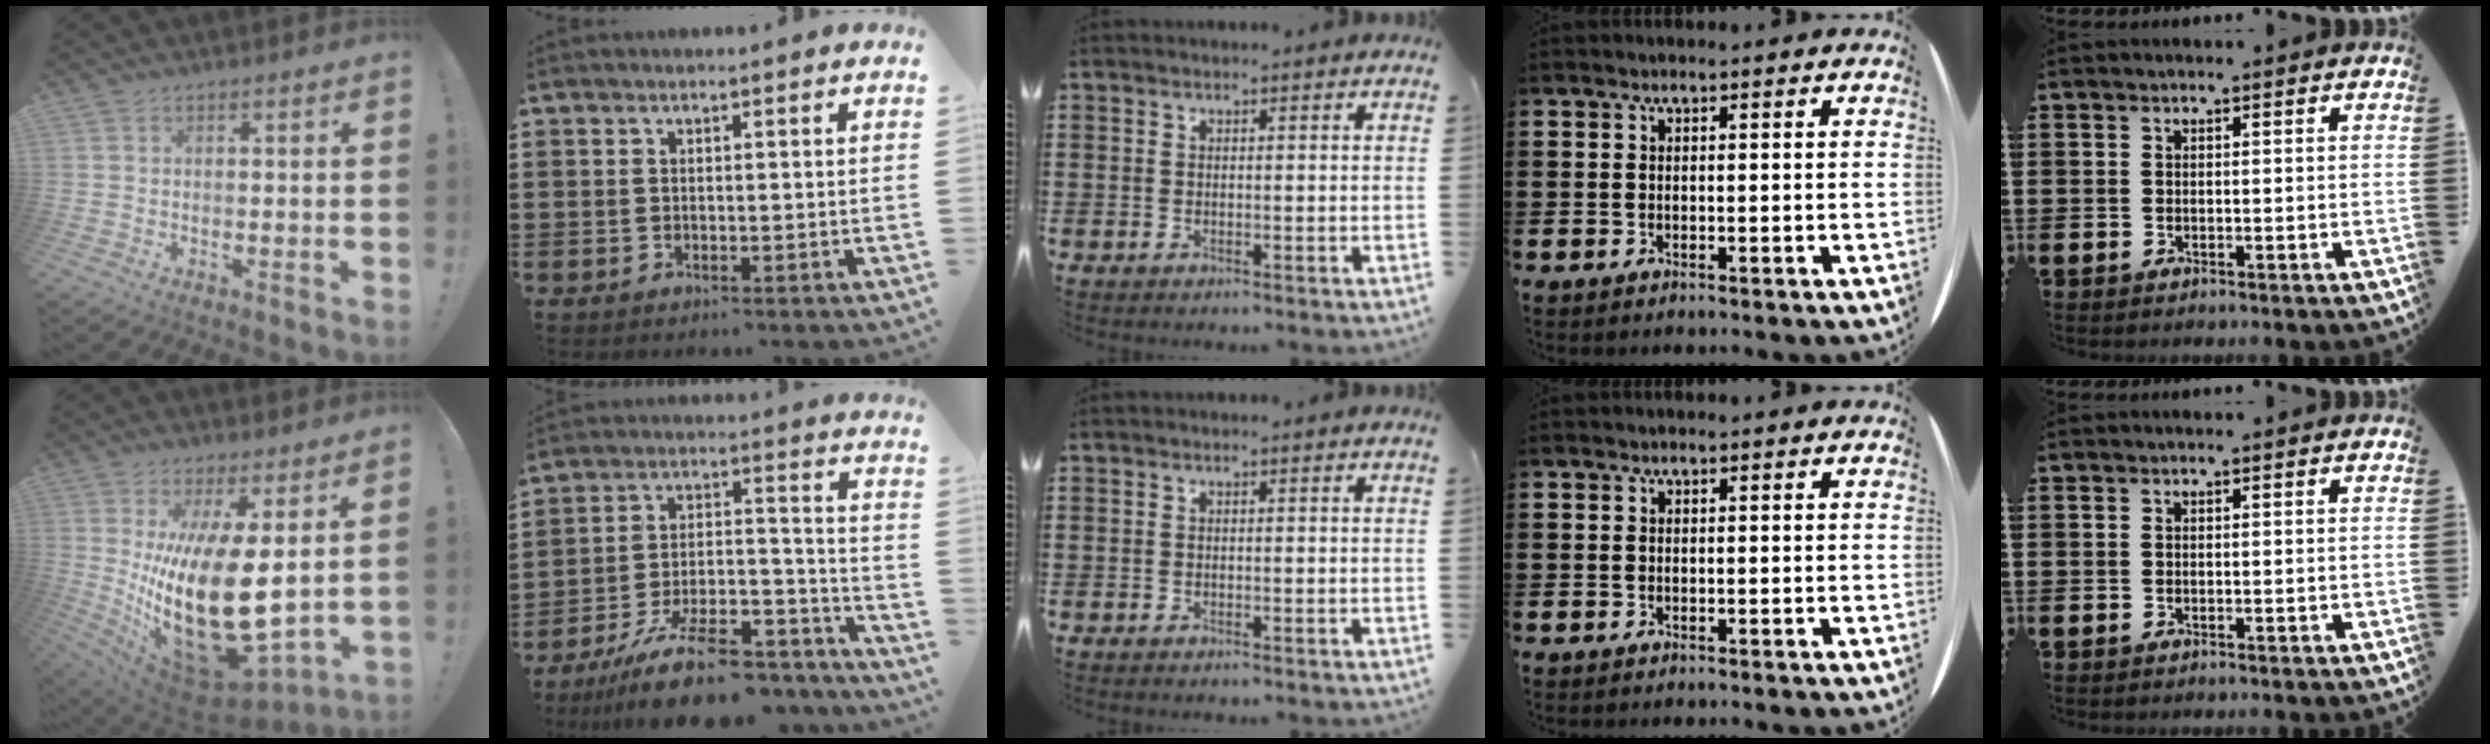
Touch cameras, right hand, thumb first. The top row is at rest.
{"thumb": {"total": 27.8, "force": [0.4, 11.7, 25.2], "torque": [-0.447, -0.040, 0.033]}, "index": {"total": 14.6, "force": [-11.9, 3.7, 7.7], "torque": [-0.122, 0.050, -0.214]}}